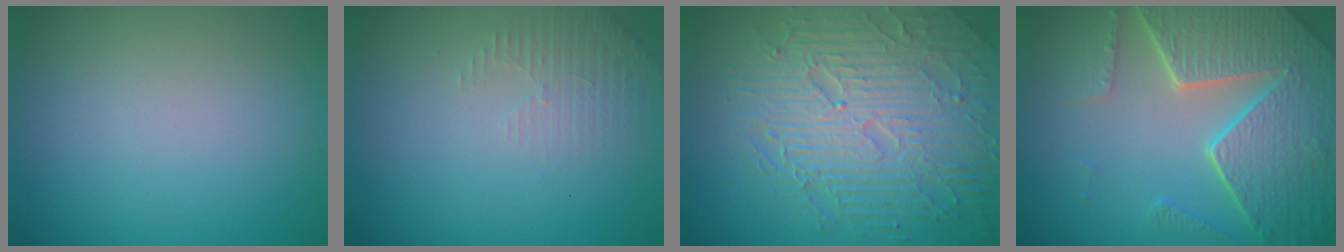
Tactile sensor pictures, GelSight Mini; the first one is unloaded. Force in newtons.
{"total": 1.9, "press": 1.8, "slide": 0.6}
{"total": 9.7, "press": 6.5, "slide": 7.2}
{"total": 8.2, "press": 5.9, "slide": 5.7}